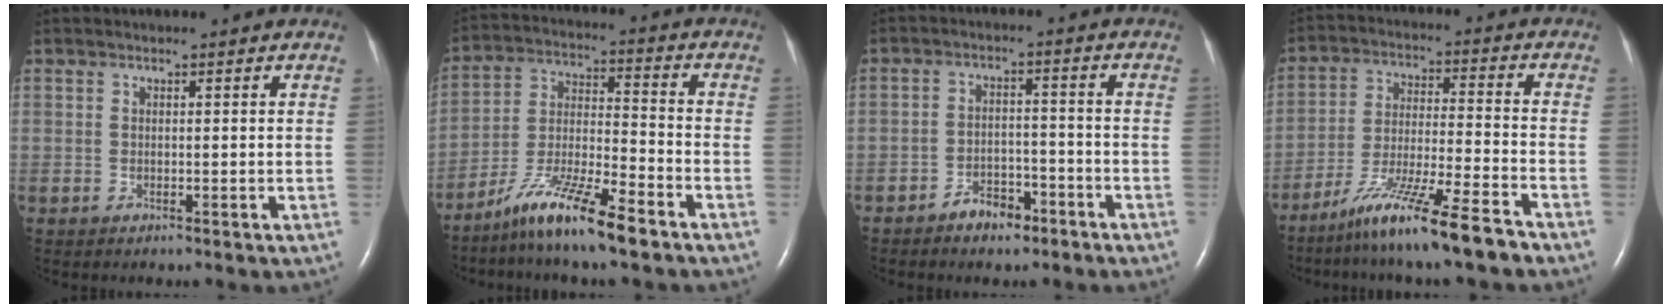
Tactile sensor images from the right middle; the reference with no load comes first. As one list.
[{"total": 11.6, "force": [-8.5, 0.8, 7.8], "torque": [-0.152, -0.016, -0.161]}, {"total": 4.7, "force": [-3.5, 2.3, 2.1], "torque": [-0.032, 0.011, -0.052]}, {"total": 12.3, "force": [-9.3, -0.6, 8.0], "torque": [-0.144, -0.028, -0.168]}]